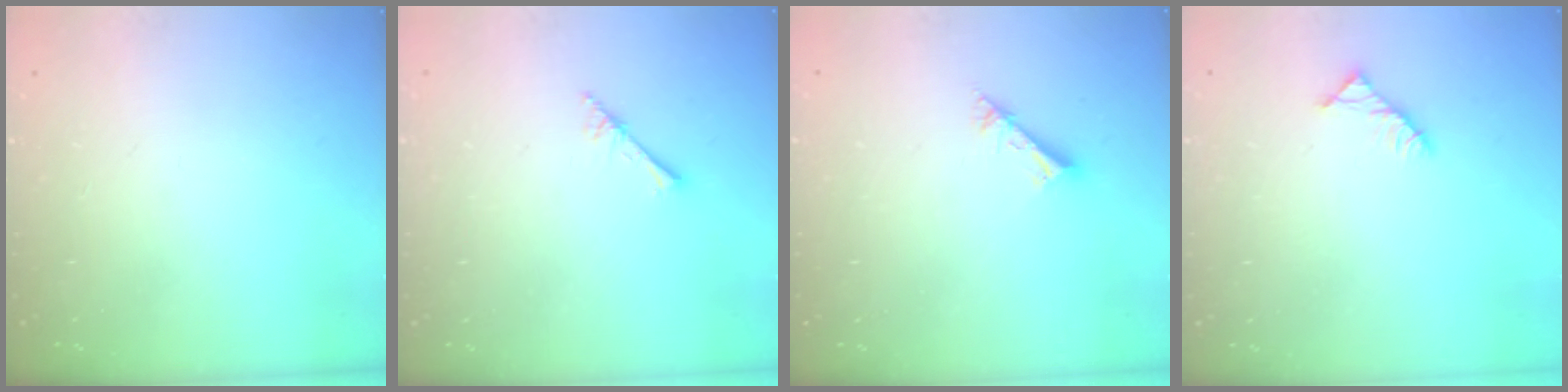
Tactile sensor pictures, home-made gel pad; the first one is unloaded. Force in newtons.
{"total": 2.3, "press": 2.2, "slide": 0.2}
{"total": 2.4, "press": 2.4, "slide": 0.1}
{"total": 3.0, "press": 3.0, "slide": 0.4}